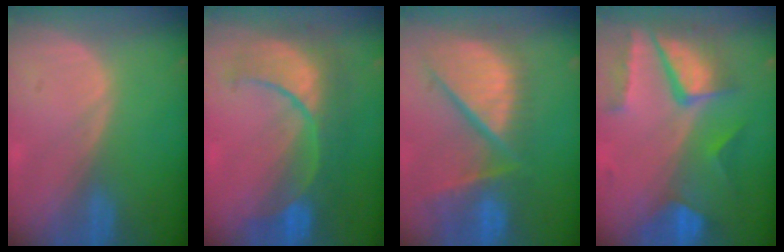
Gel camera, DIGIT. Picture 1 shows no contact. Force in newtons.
{"total": 9.4, "press": 9.4, "slide": 0.7}
{"total": 12.9, "press": 10.7, "slide": 7.2}
{"total": 10.4, "press": 8.6, "slide": 5.8}